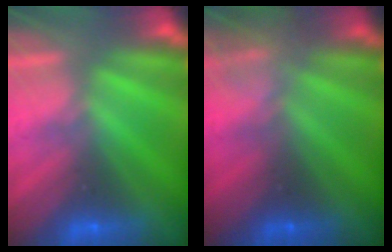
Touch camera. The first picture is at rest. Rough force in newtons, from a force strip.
{"total": 2.3}